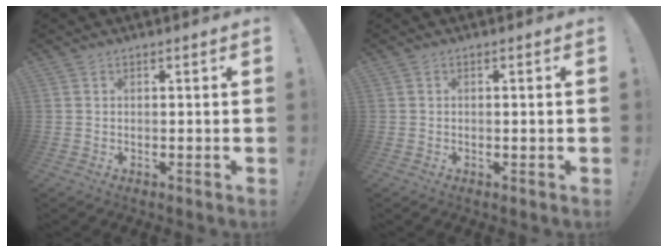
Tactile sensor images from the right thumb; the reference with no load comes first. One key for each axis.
{"total": 0.6, "fx": -0.1, "fy": -0.1, "fz": 0.6, "tx": -0.008, "ty": -0.003, "tz": -0.002}